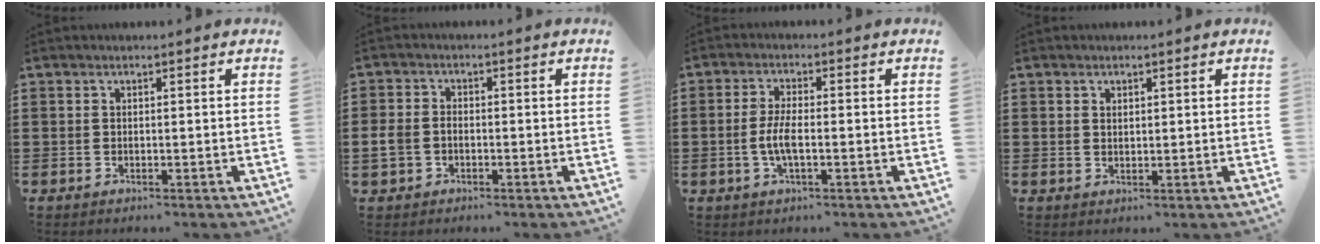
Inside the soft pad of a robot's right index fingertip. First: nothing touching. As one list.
[{"total": 2.6, "force": [-1.1, 1.9, 1.5], "torque": [-0.053, -0.007, -0.027]}, {"total": 4.4, "force": [-1.0, 1.3, 4.1], "torque": [-0.093, -0.002, -0.025]}, {"total": 1.0, "force": [0.8, 0.6, 0.2], "torque": [-0.004, 0.003, 0.016]}]